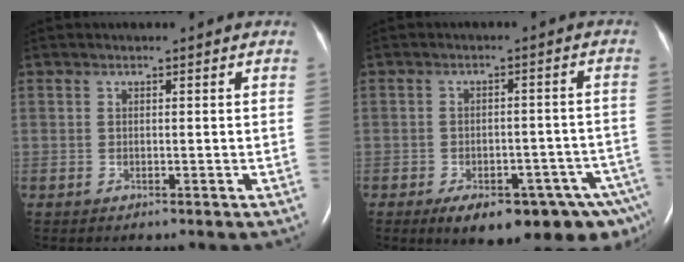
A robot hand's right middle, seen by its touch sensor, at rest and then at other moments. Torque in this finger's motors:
{"motor_torque": [1.00, -1.14, 0.14, 0.09]}